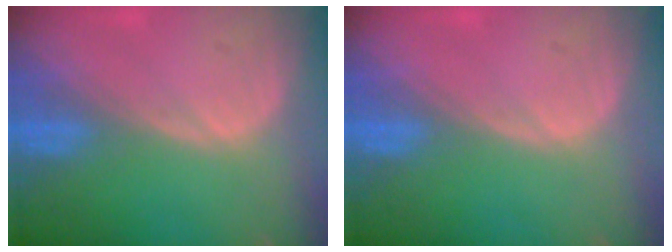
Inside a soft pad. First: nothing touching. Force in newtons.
{"total": 0.0}